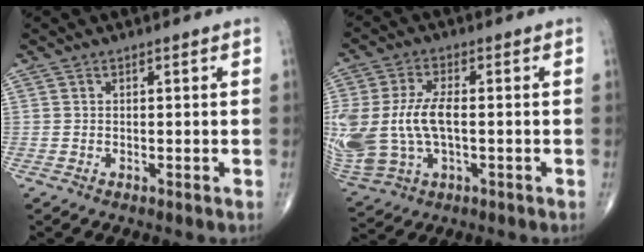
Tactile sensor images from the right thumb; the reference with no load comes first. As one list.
[{"total": 15.8, "force": [-0.7, 8.9, 13.0], "torque": [-0.317, 0.002, -0.001]}]